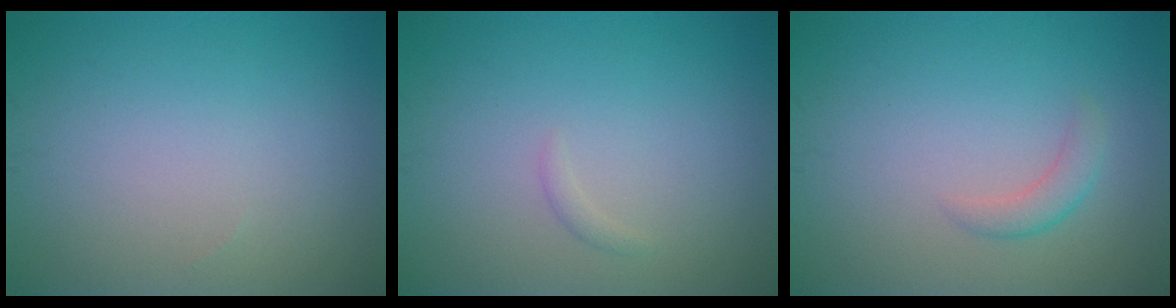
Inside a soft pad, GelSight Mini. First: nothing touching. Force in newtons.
{"total": 0.6, "press": 0.6, "slide": 0.1}
{"total": 1.5, "press": 1.5, "slide": 0.1}